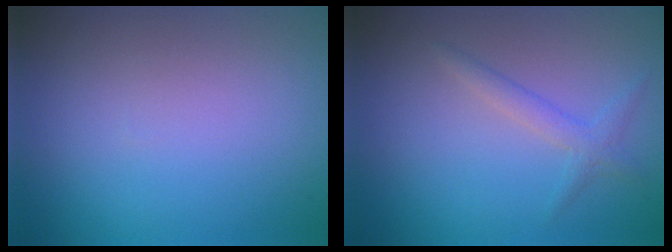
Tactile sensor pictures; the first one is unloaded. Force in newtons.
{"total": 1.6, "press": 1.6, "slide": 0.0}